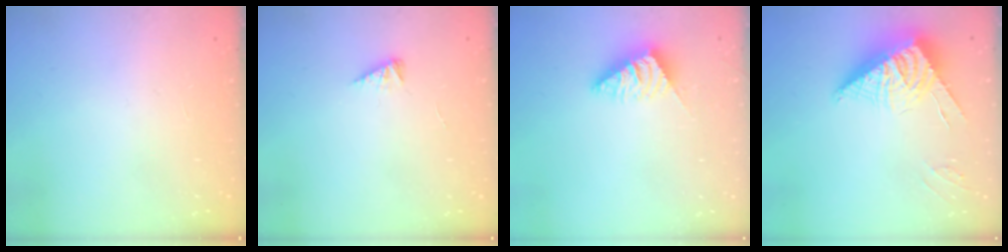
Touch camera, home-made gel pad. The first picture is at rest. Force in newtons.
{"total": 2.3, "press": 2.3, "slide": 0.4}
{"total": 2.5, "press": 2.4, "slide": 0.6}
{"total": 9.3, "press": 9.3, "slide": 1.1}